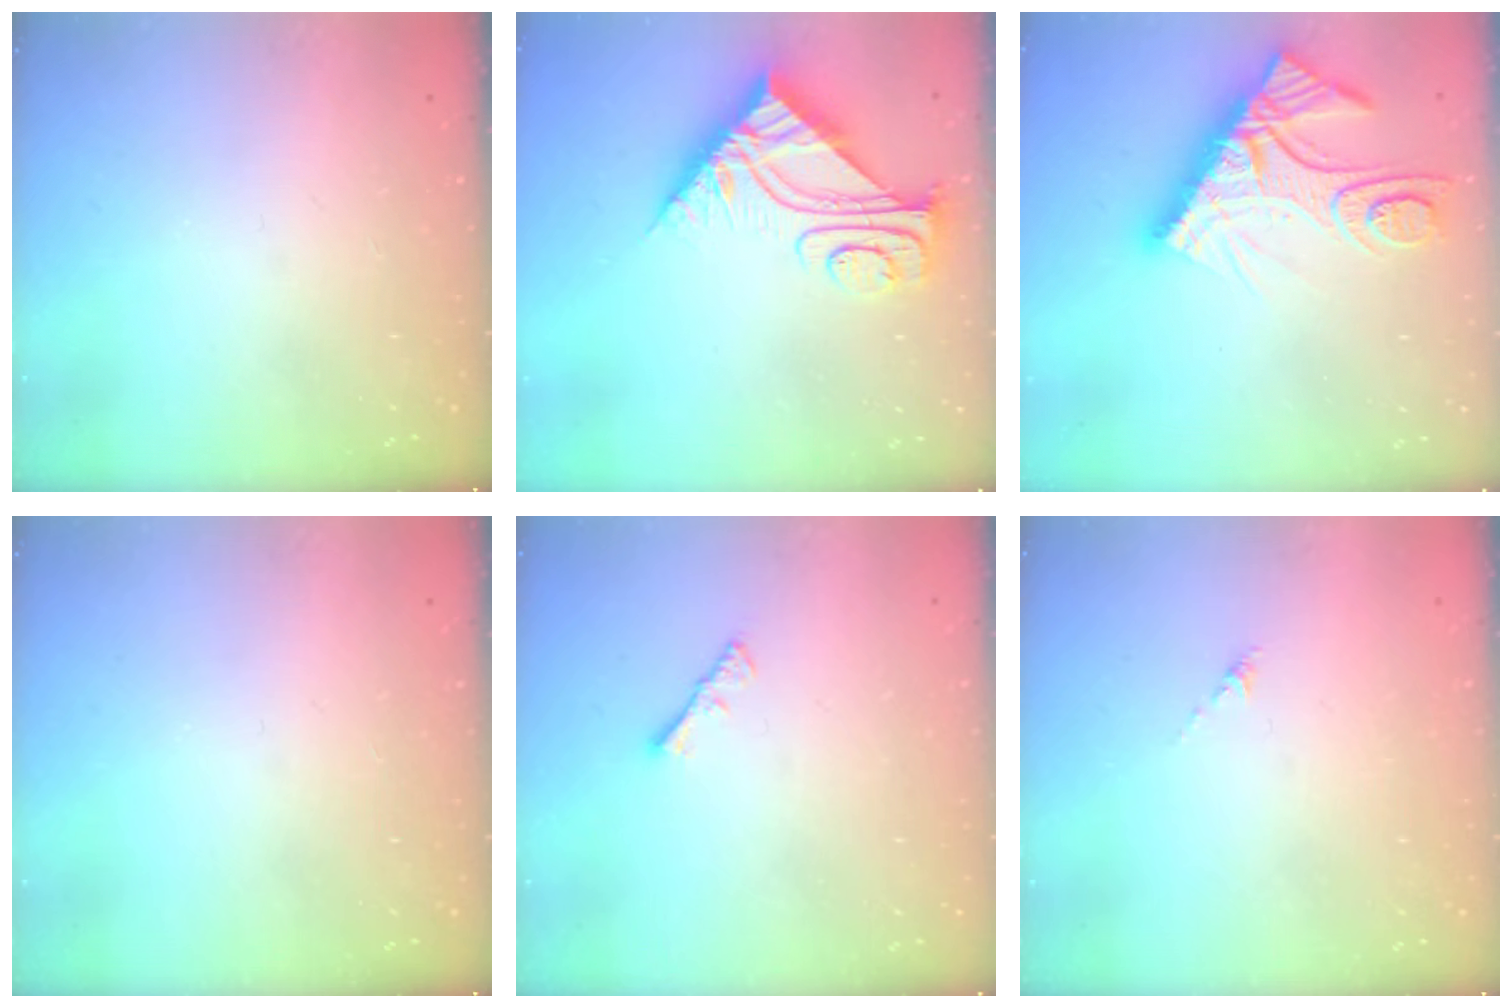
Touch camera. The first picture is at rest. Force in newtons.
{"total": 9.3, "press": 9.2, "slide": 0.9}
{"total": 16.4, "press": 16.3, "slide": 1.4}
{"total": 0.0}
{"total": 1.1, "press": 1.1, "slide": 0.4}
{"total": 0.0}